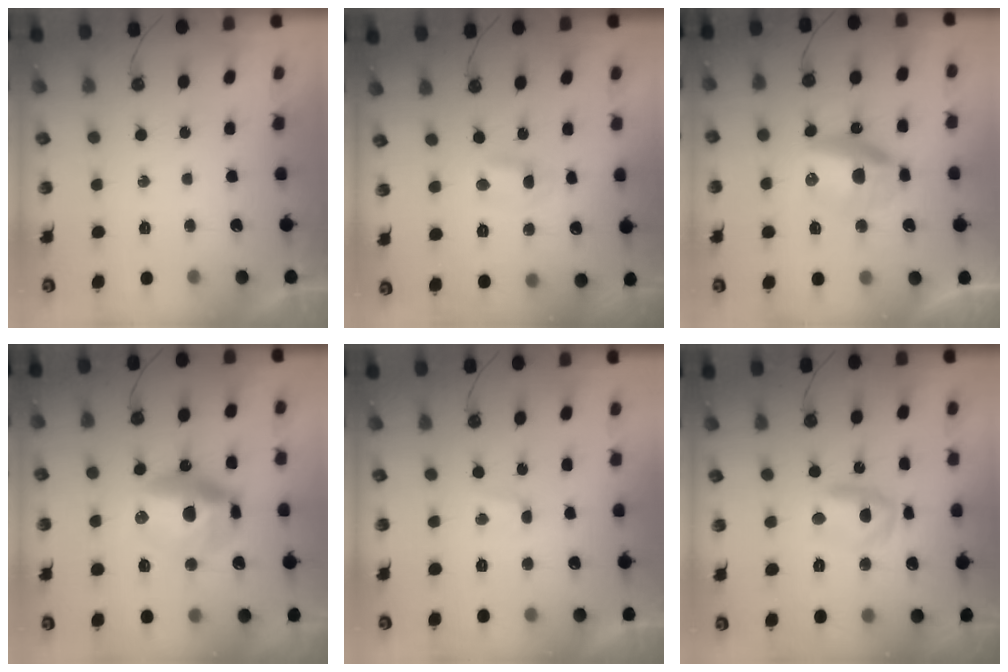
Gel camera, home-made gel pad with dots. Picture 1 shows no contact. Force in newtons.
{"total": 1.1, "press": 0.9, "slide": 0.7}
{"total": 10.5, "press": 10.3, "slide": 1.6}
{"total": 16.8, "press": 16.3, "slide": 4.2}
{"total": 1.7, "press": 1.7, "slide": 0.3}
{"total": 7.3, "press": 7.2, "slide": 0.9}